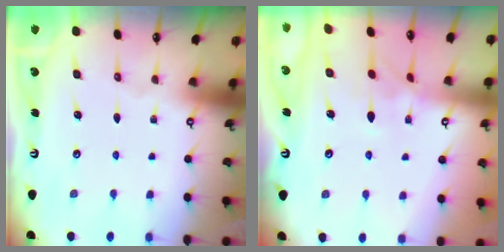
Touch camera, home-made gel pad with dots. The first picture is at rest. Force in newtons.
{"total": 2.0, "press": 1.8, "slide": 0.9}